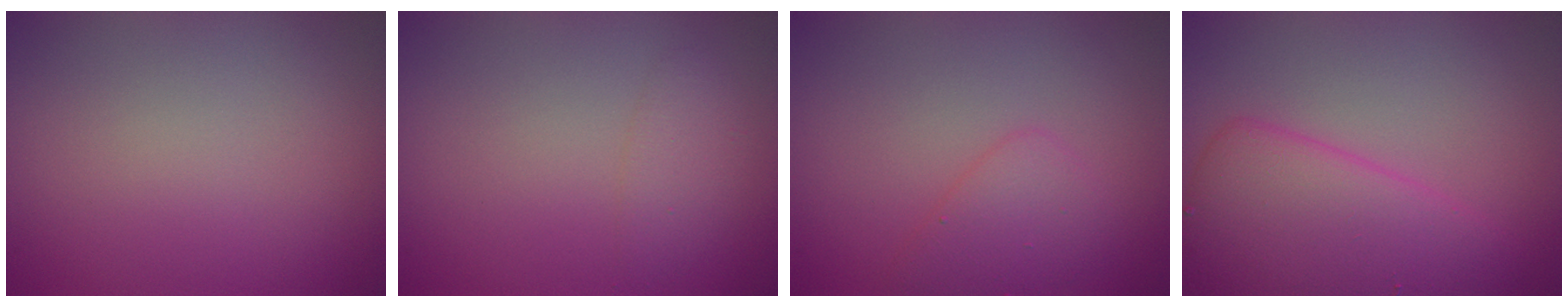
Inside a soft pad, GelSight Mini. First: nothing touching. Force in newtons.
{"total": 1.4, "press": 1.4, "slide": 0.1}
{"total": 2.1, "press": 2.1, "slide": 0.2}
{"total": 6.1, "press": 6.1, "slide": 0.4}